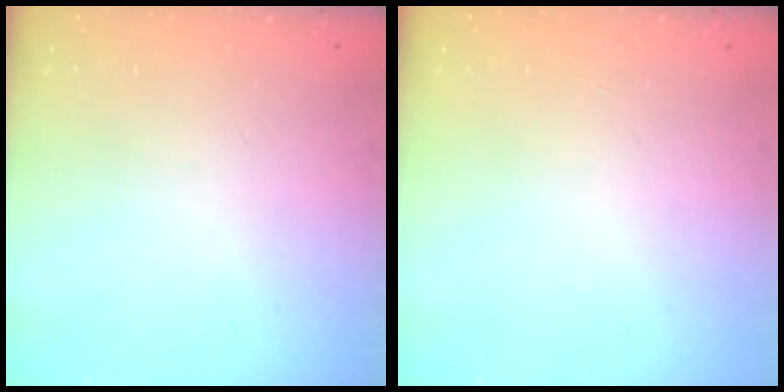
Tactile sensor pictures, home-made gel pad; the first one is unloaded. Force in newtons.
{"total": 0.0}